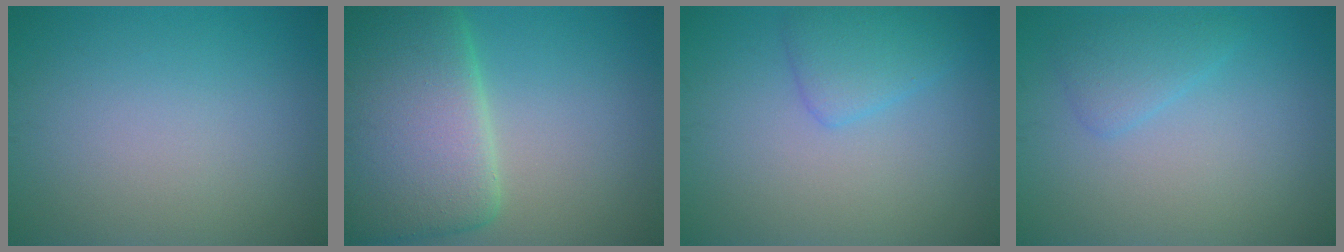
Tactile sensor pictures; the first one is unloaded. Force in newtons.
{"total": 11.5, "press": 11.5, "slide": 0.4}
{"total": 2.6, "press": 2.6, "slide": 0.1}
{"total": 2.0, "press": 2.0, "slide": 0.2}